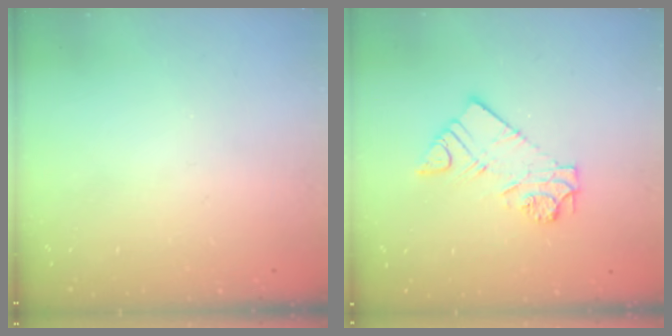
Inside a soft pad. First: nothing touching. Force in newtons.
{"total": 10.0, "press": 10.0, "slide": 0.9}